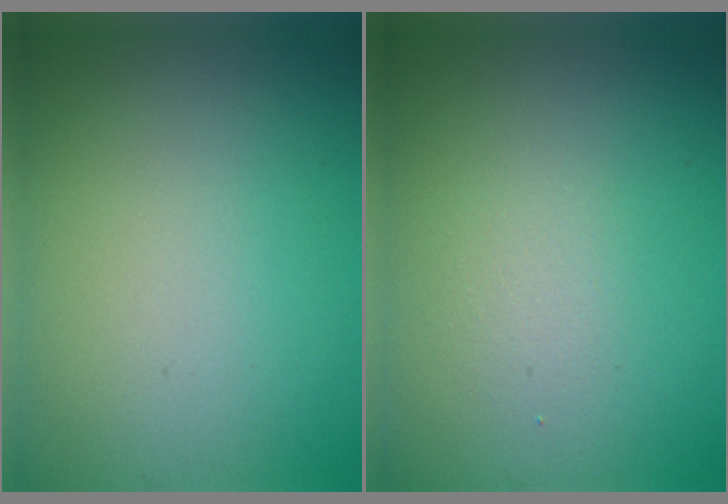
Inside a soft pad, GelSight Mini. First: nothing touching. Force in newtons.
{"total": 1.3, "press": 1.3, "slide": 0.1}